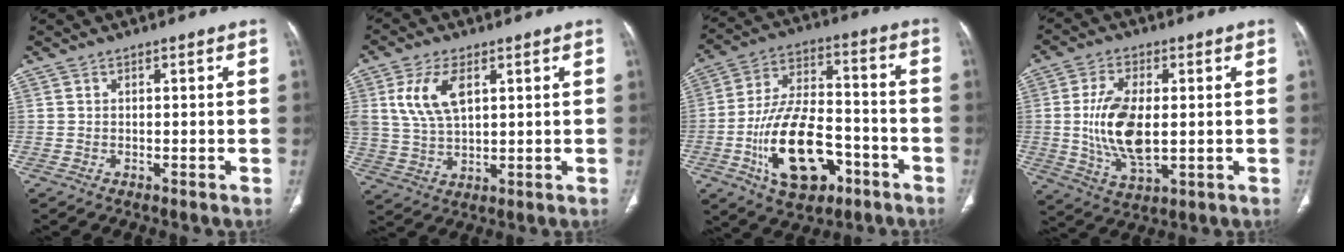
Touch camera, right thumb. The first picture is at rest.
{"total": 9.5, "force": [3.4, 5.0, 7.3], "torque": [-0.149, -0.008, 0.073]}
{"total": 18.9, "force": [-7.4, 10.4, 14.0], "torque": [-0.226, 0.042, -0.117]}
{"total": 12.6, "force": [0.2, 6.3, 10.9], "torque": [-0.214, -0.011, 0.013]}